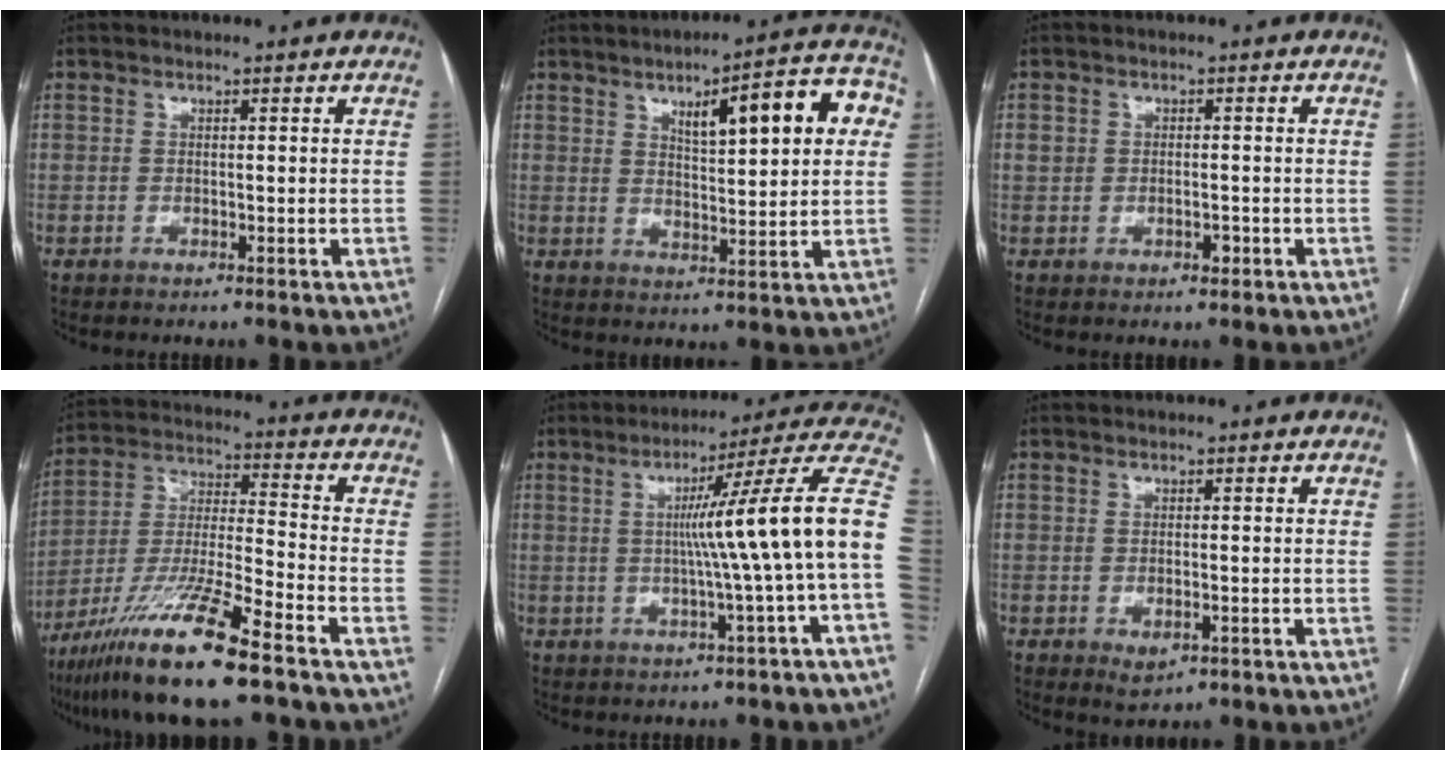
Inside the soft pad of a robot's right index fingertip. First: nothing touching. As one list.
[{"total": 13.4, "force": [4.6, 3.1, 12.2], "torque": [-0.161, 0.026, 0.060]}, {"total": 2.8, "force": [-0.4, 2.2, 1.7], "torque": [-0.030, 0.012, 0.003]}, {"total": 16.6, "force": [-11.0, 0.6, 12.4], "torque": [-0.258, -0.038, -0.204]}, {"total": 15.1, "force": [-0.5, -2.5, 14.9], "torque": [-0.187, 0.017, -0.012]}, {"total": 2.4, "force": [-0.9, 1.3, 1.9], "torque": [-0.029, -0.003, -0.003]}]